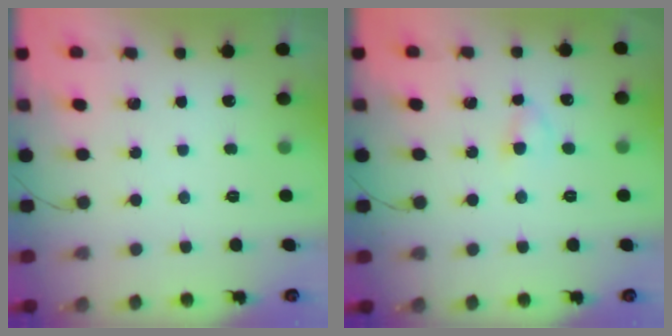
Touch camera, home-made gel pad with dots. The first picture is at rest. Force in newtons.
{"total": 2.8, "press": 2.5, "slide": 1.2}